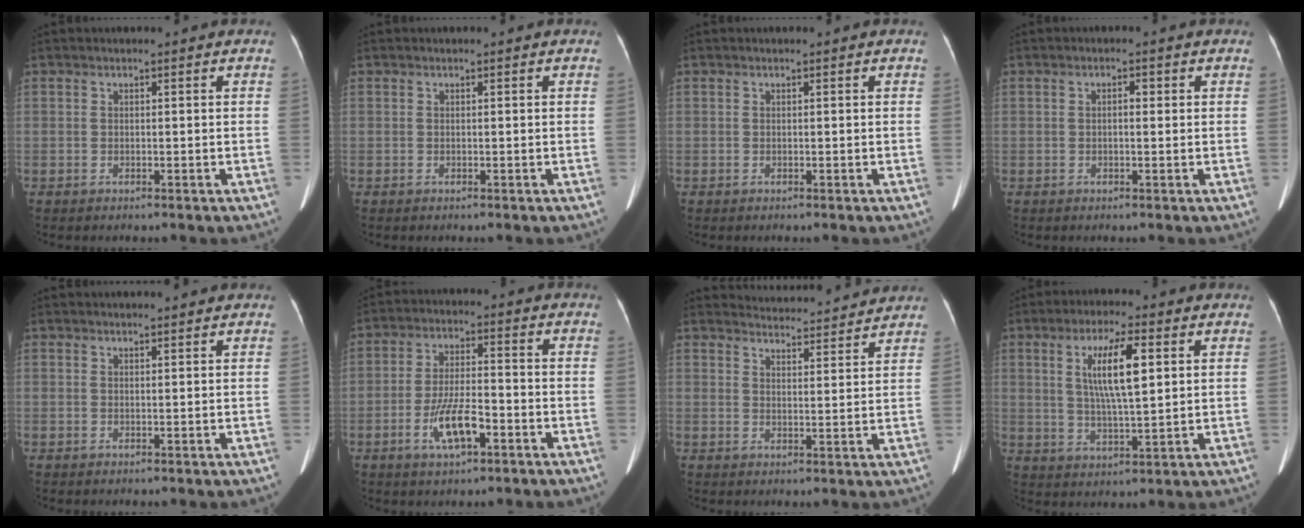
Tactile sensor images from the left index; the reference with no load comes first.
{"total": 0.0}
{"total": 0.0}
{"total": 1.1, "force": [-0.3, 0.3, 1.0], "torque": [-0.013, -0.003, -0.002]}
{"total": 3.5, "force": [3.3, -0.2, 1.2], "torque": [-0.013, 0.008, 0.039]}
{"total": 7.3, "force": [-3.7, 1.7, 6.1], "torque": [-0.120, -0.008, -0.062]}
{"total": 13.7, "force": [13.3, 0.8, 3.0], "torque": [-0.046, -0.018, 0.167]}
{"total": 8.2, "force": [2.1, 1.1, 7.8], "torque": [-0.144, -0.003, 0.043]}